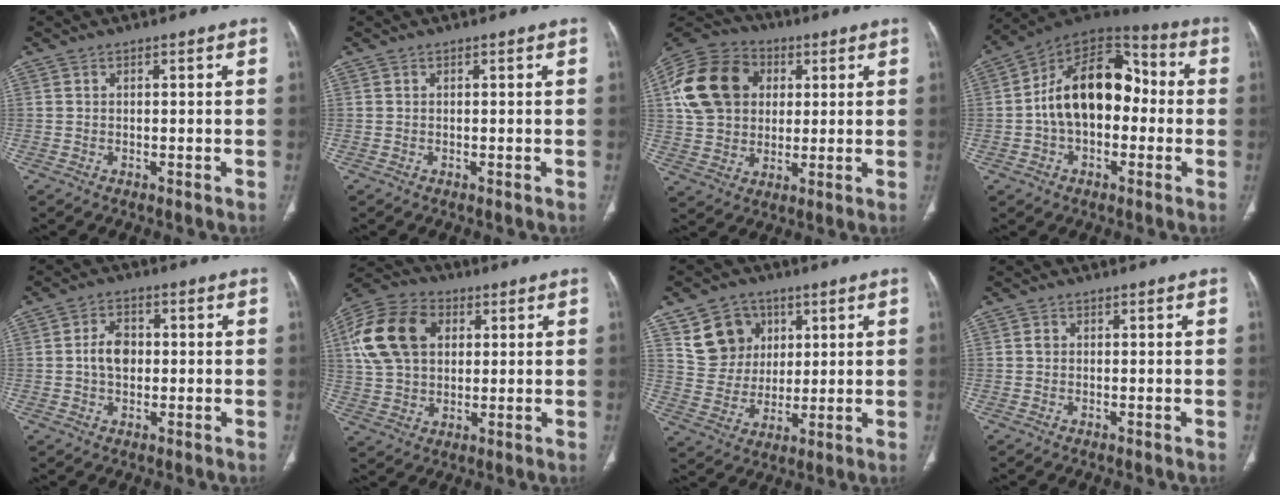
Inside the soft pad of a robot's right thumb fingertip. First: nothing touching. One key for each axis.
{"total": 0.0}
{"total": 18.9, "fx": 4.4, "fy": 14.9, "fz": 10.8, "tx": -0.206, "ty": 0.019, "tz": 0.077}
{"total": 18.3, "fx": -0.5, "fy": 11.8, "fz": 14.0, "tx": -0.199, "ty": 0.048, "tz": -0.019}
{"total": 5.5, "fx": 0.1, "fy": 3.9, "fz": 3.8, "tx": -0.058, "ty": 0.010, "tz": -0.003}
{"total": 16.8, "fx": 4.4, "fy": 11.9, "fz": 11.0, "tx": -0.206, "ty": 0.014, "tz": 0.079}
{"total": 11.4, "fx": 5.1, "fy": 9.6, "fz": 3.5, "tx": -0.028, "ty": -0.014, "tz": 0.100}
{"total": 0.6, "fx": 0.1, "fy": 0.5, "fz": 0.3, "tx": -0.002, "ty": 0.001, "tz": 0.000}